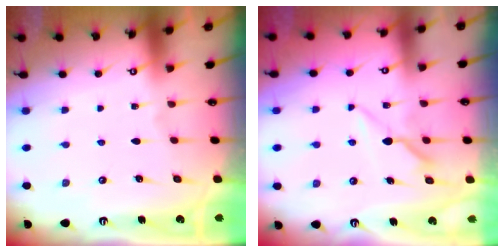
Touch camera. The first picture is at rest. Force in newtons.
{"total": 7.7, "press": 7.7, "slide": 0.4}